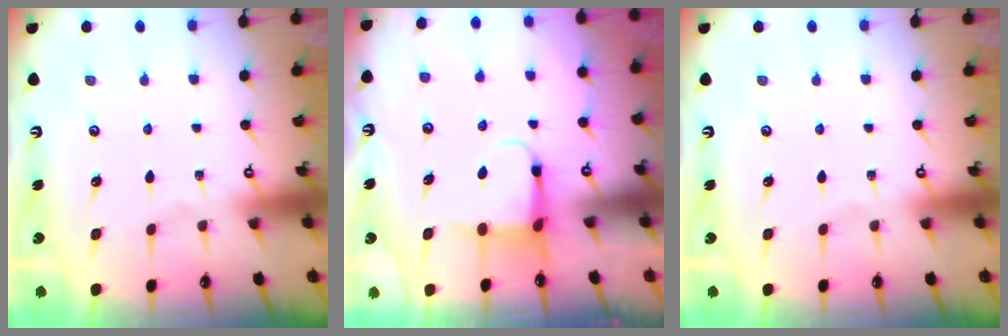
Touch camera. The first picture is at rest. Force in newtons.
{"total": 3.9, "press": 3.8, "slide": 0.6}
{"total": 0.0}